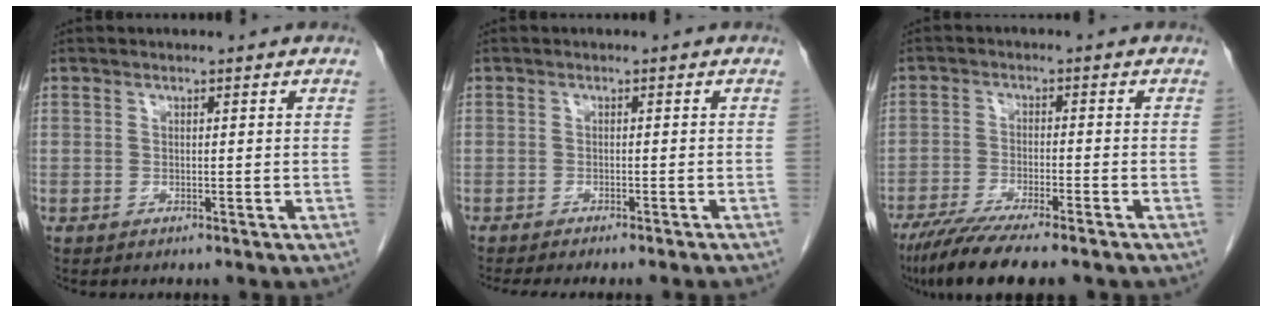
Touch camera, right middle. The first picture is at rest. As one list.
[{"total": 9.4, "force": [-8.3, 0.8, 4.3], "torque": [-0.039, -0.015, -0.104]}, {"total": 11.0, "force": [-8.8, 1.1, 6.6], "torque": [-0.103, -0.026, -0.138]}]